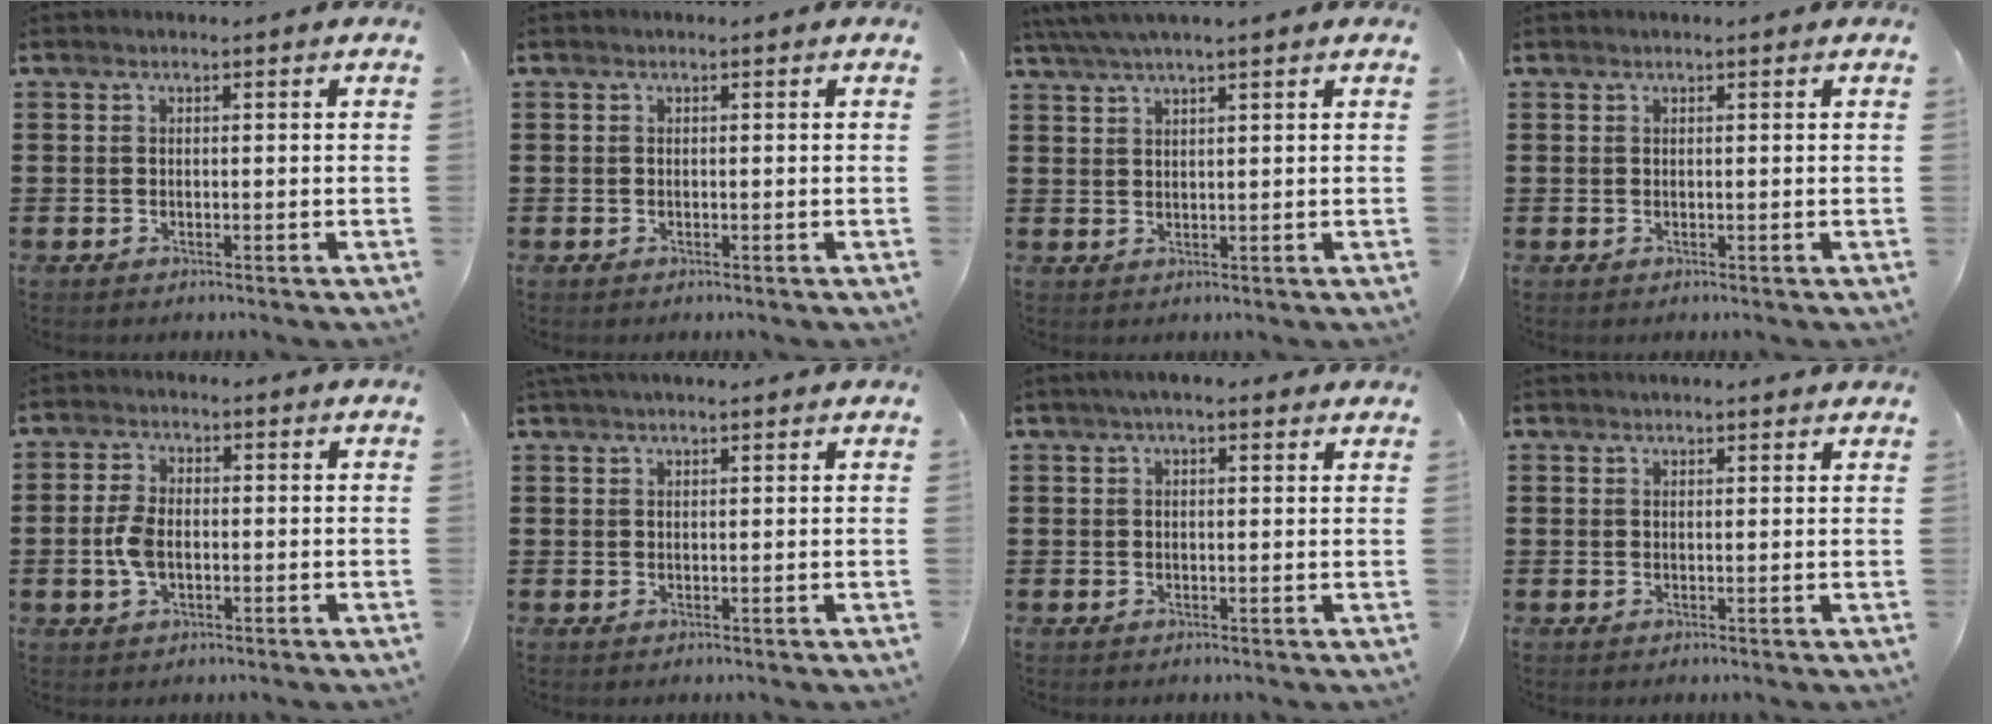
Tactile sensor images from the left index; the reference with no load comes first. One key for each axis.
{"total": 0.0}
{"total": 3.0, "fx": 2.4, "fy": -0.1, "fz": 1.8, "tx": -0.040, "ty": 0.000, "tz": 0.044}
{"total": 0.0}
{"total": 4.7, "fx": -0.5, "fy": 2.4, "fz": 3.9, "tx": -0.100, "ty": -0.005, "tz": -0.016}
{"total": 1.6, "fx": 1.5, "fy": 0.2, "fz": 0.7, "tx": -0.016, "ty": 0.002, "tz": 0.028}
{"total": 2.9, "fx": 1.9, "fy": 0.7, "fz": 2.0, "tx": -0.043, "ty": 0.007, "tz": 0.034}
{"total": 1.3, "fx": 1.3, "fy": 0.2, "fz": 0.2, "tx": -0.007, "ty": 0.001, "tz": 0.025}